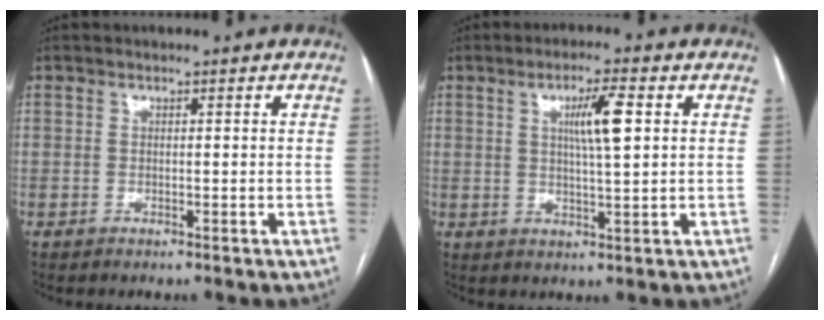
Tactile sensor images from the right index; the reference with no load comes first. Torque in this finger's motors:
{"motor_torque": [0.43, 0.31, 0.15, 0.07]}